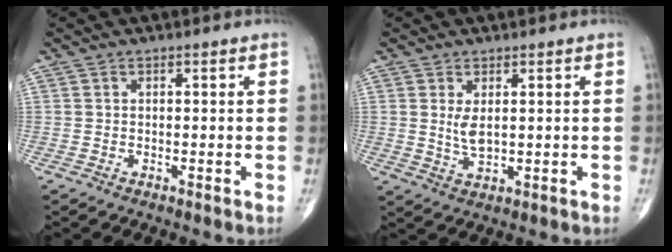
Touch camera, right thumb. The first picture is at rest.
{"total": 3.5, "force": [0.8, 1.5, 3.0], "torque": [-0.053, -0.016, 0.021]}